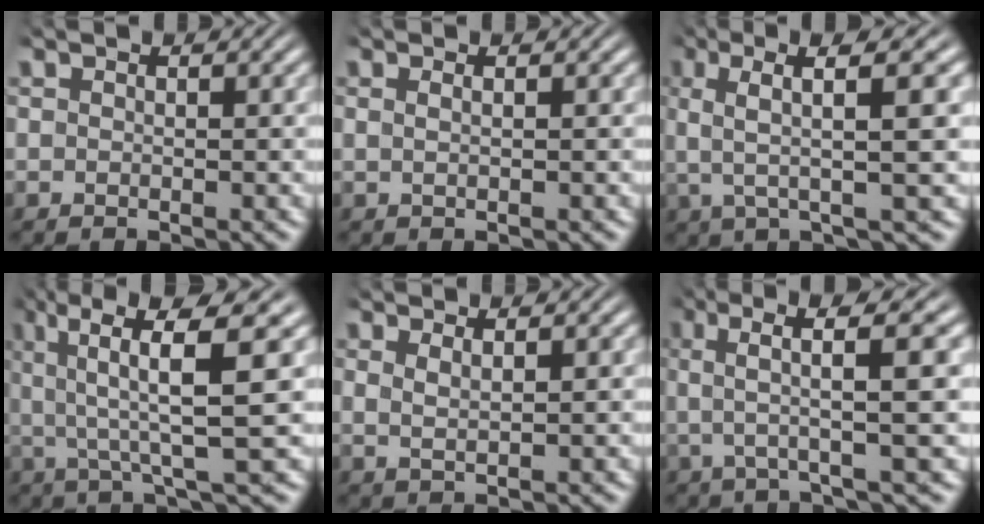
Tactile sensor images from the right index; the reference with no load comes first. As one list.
[{"total": 0.5, "force": [0.2, -0.2, 0.4], "torque": [-0.005, 0.001, 0.004]}, {"total": 6.4, "force": [2.8, 0.6, 5.7], "torque": [-0.096, 0.021, 0.040]}, {"total": 9.0, "force": [3.9, 2.1, 7.8], "torque": [-0.116, 0.017, 0.053]}, {"total": 1.3, "force": [0.8, 0.2, 1.0], "torque": [-0.018, -0.004, 0.022]}, {"total": 7.3, "force": [4.0, 1.0, 6.0], "torque": [-0.096, 0.032, 0.048]}]